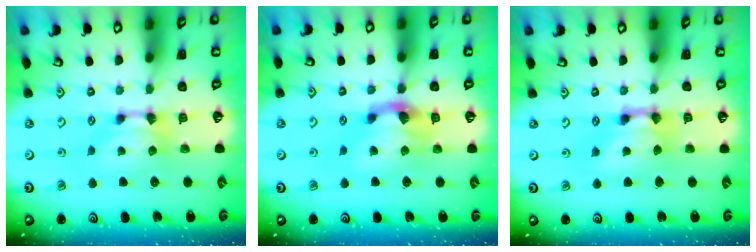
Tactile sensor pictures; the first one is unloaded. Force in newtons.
{"total": 2.9, "press": 2.2, "slide": 2.0}
{"total": 2.5, "press": 2.5, "slide": 0.2}